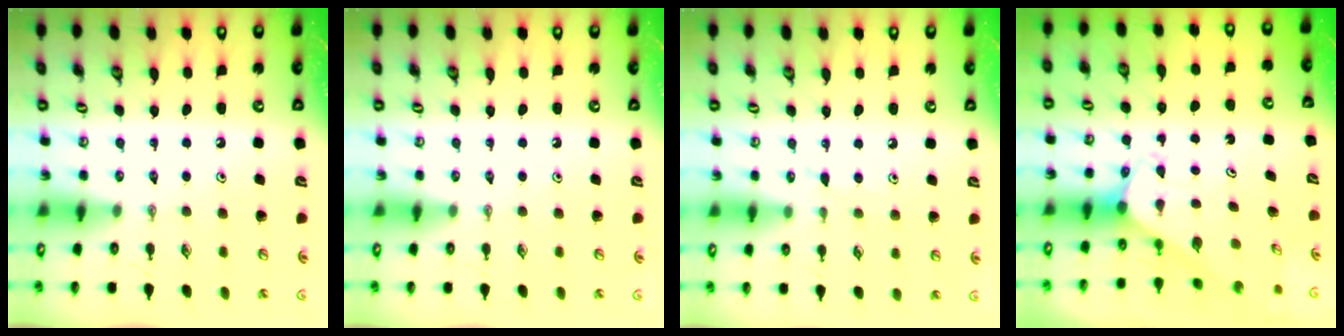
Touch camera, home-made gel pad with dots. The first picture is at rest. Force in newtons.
{"total": 0.0}
{"total": 5.7, "press": 5.7, "slide": 0.6}
{"total": 1.9, "press": 1.9, "slide": 0.2}